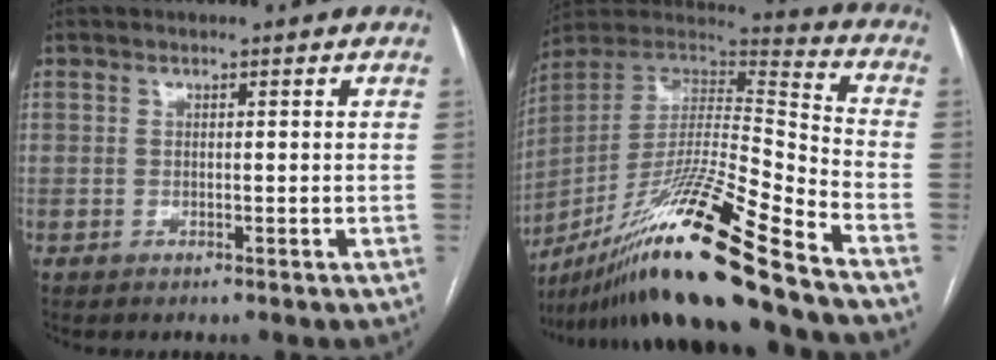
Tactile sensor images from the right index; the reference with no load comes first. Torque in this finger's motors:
{"motor_torque": [1.05, -1.09, 0.58, 0.21]}